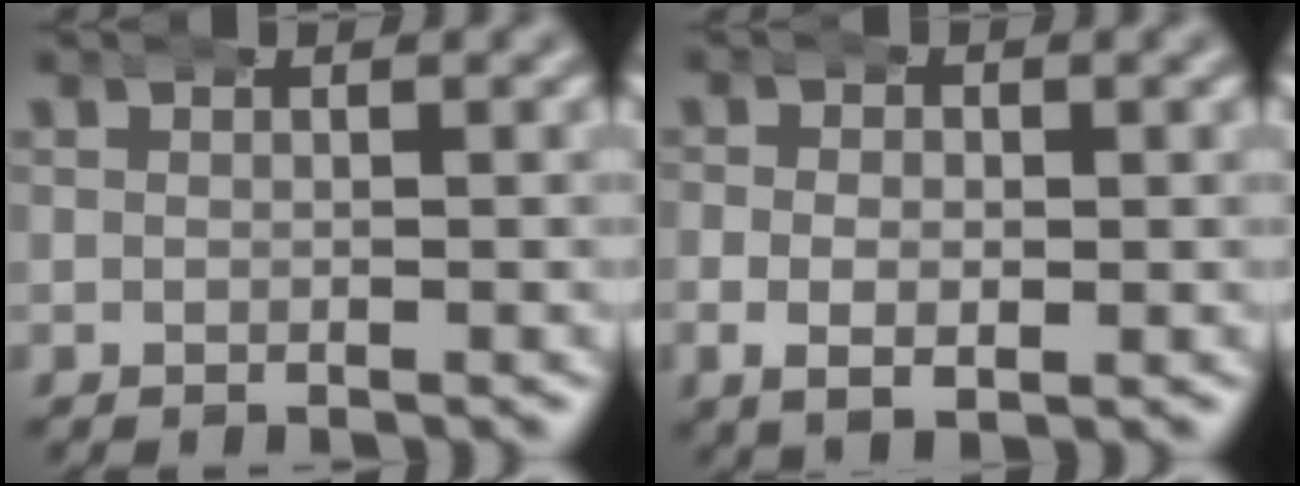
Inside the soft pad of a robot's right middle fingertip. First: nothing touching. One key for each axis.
{"total": 2.6, "fx": -0.6, "fy": 1.5, "fz": 2.0, "tx": -0.042, "ty": -0.009, "tz": -0.005}